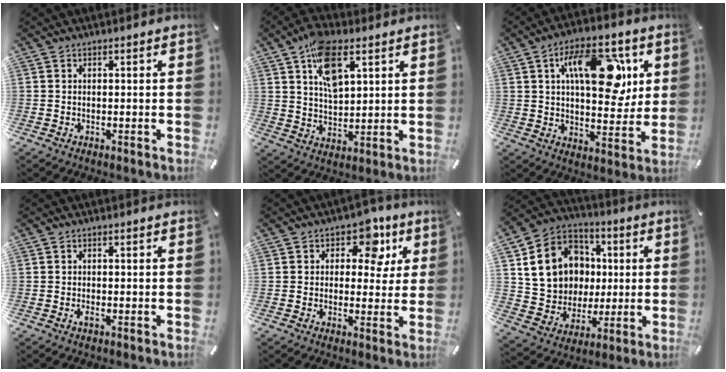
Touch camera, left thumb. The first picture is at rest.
{"total": 10.9, "force": [5.6, 5.7, 7.4], "torque": [-0.133, -0.010, 0.103]}
{"total": 18.0, "force": [6.2, 9.7, 13.9], "torque": [-0.194, -0.004, 0.103]}
{"total": 1.1, "force": [-0.4, 0.3, 0.9], "torque": [-0.018, -0.001, -0.007]}
{"total": 9.6, "force": [3.9, 6.6, 5.8], "torque": [-0.067, -0.014, 0.062]}
{"total": 17.5, "force": [2.9, 15.5, 7.6], "torque": [-0.128, 0.006, 0.068]}